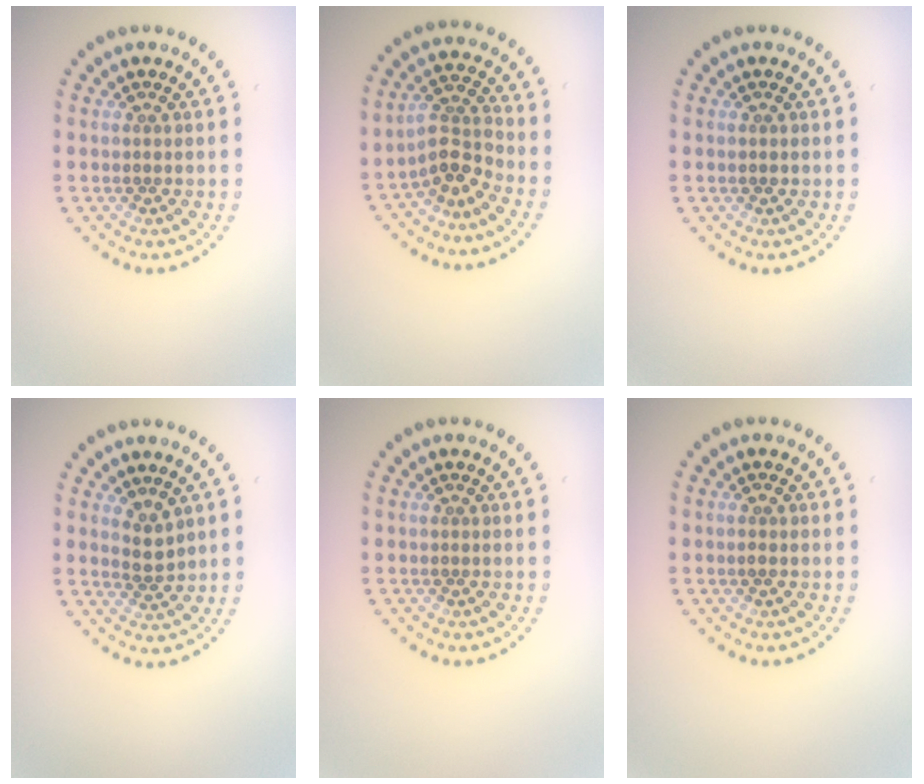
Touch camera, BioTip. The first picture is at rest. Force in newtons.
{"total": 3.0, "press": 2.3, "slide": 1.9}
{"total": 0.6, "press": 0.6, "slide": 0.2}
{"total": 1.8, "press": 1.6, "slide": 0.9}
{"total": 0.0}
{"total": 0.8, "press": 0.8, "slide": 0.1}